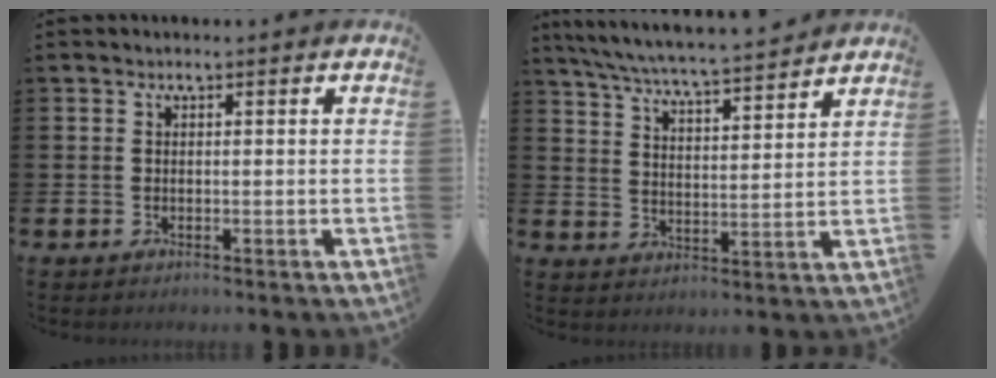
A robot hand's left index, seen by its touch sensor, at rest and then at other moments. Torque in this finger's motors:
{"motor_torque": [0.97, -1.16, 0.67, 0.21]}